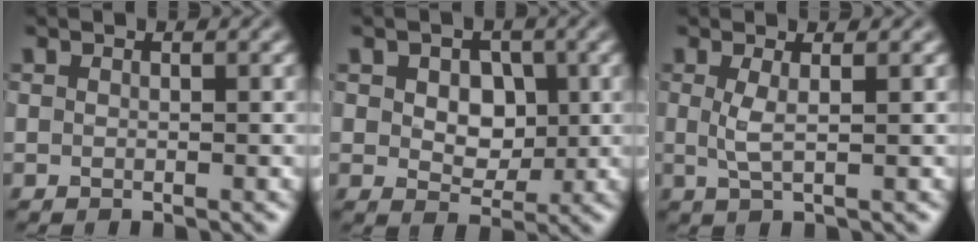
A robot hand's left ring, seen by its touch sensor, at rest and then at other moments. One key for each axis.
{"total": 4.1, "fx": 0.5, "fy": 3.0, "fz": 2.8, "tx": -0.049, "ty": -0.001, "tz": 0.003}
{"total": 1.9, "fx": 0.3, "fy": 0.4, "fz": 1.8, "tx": -0.041, "ty": -0.002, "tz": 0.005}